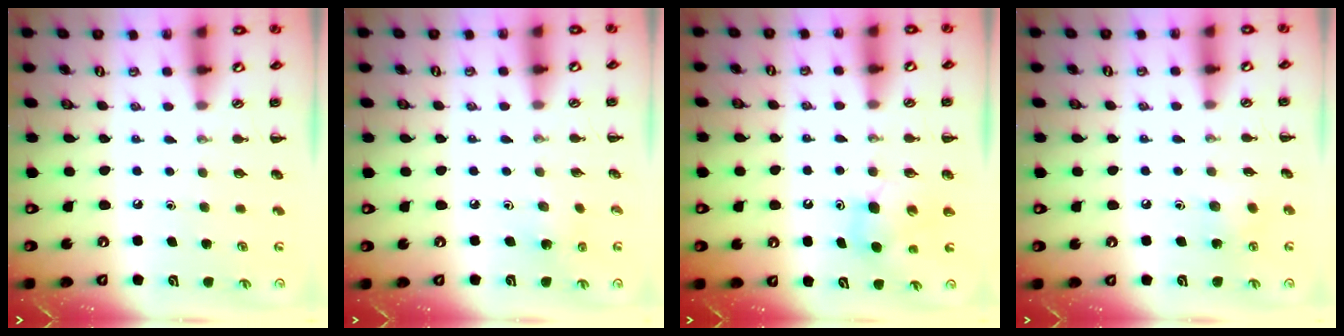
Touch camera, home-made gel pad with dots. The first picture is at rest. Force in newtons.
{"total": 2.6, "press": 2.4, "slide": 0.8}
{"total": 6.5, "press": 6.5, "slide": 0.9}
{"total": 6.0, "press": 5.9, "slide": 1.1}